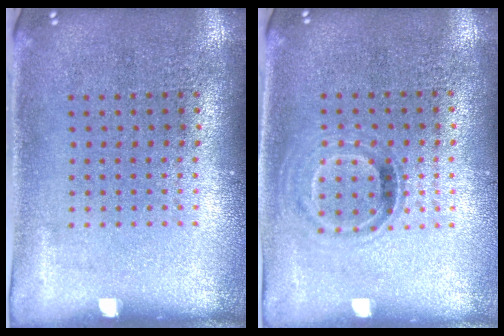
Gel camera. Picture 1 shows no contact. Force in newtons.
{"total": 1.0, "press": 0.8, "slide": 0.5}